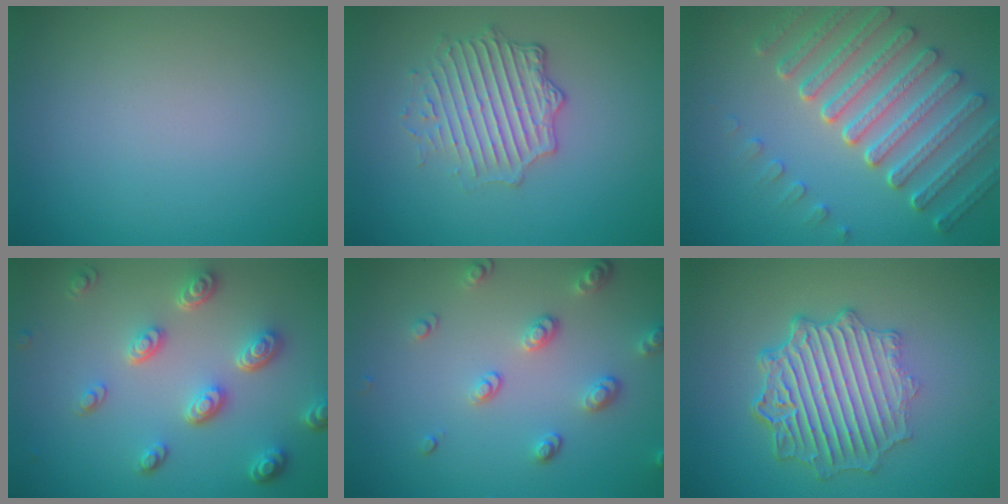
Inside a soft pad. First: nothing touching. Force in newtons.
{"total": 4.3, "press": 3.4, "slide": 2.6}
{"total": 7.3, "press": 5.5, "slide": 4.8}
{"total": 4.9, "press": 3.7, "slide": 3.2}
{"total": 2.9, "press": 2.6, "slide": 1.3}
{"total": 7.0, "press": 5.4, "slide": 4.6}